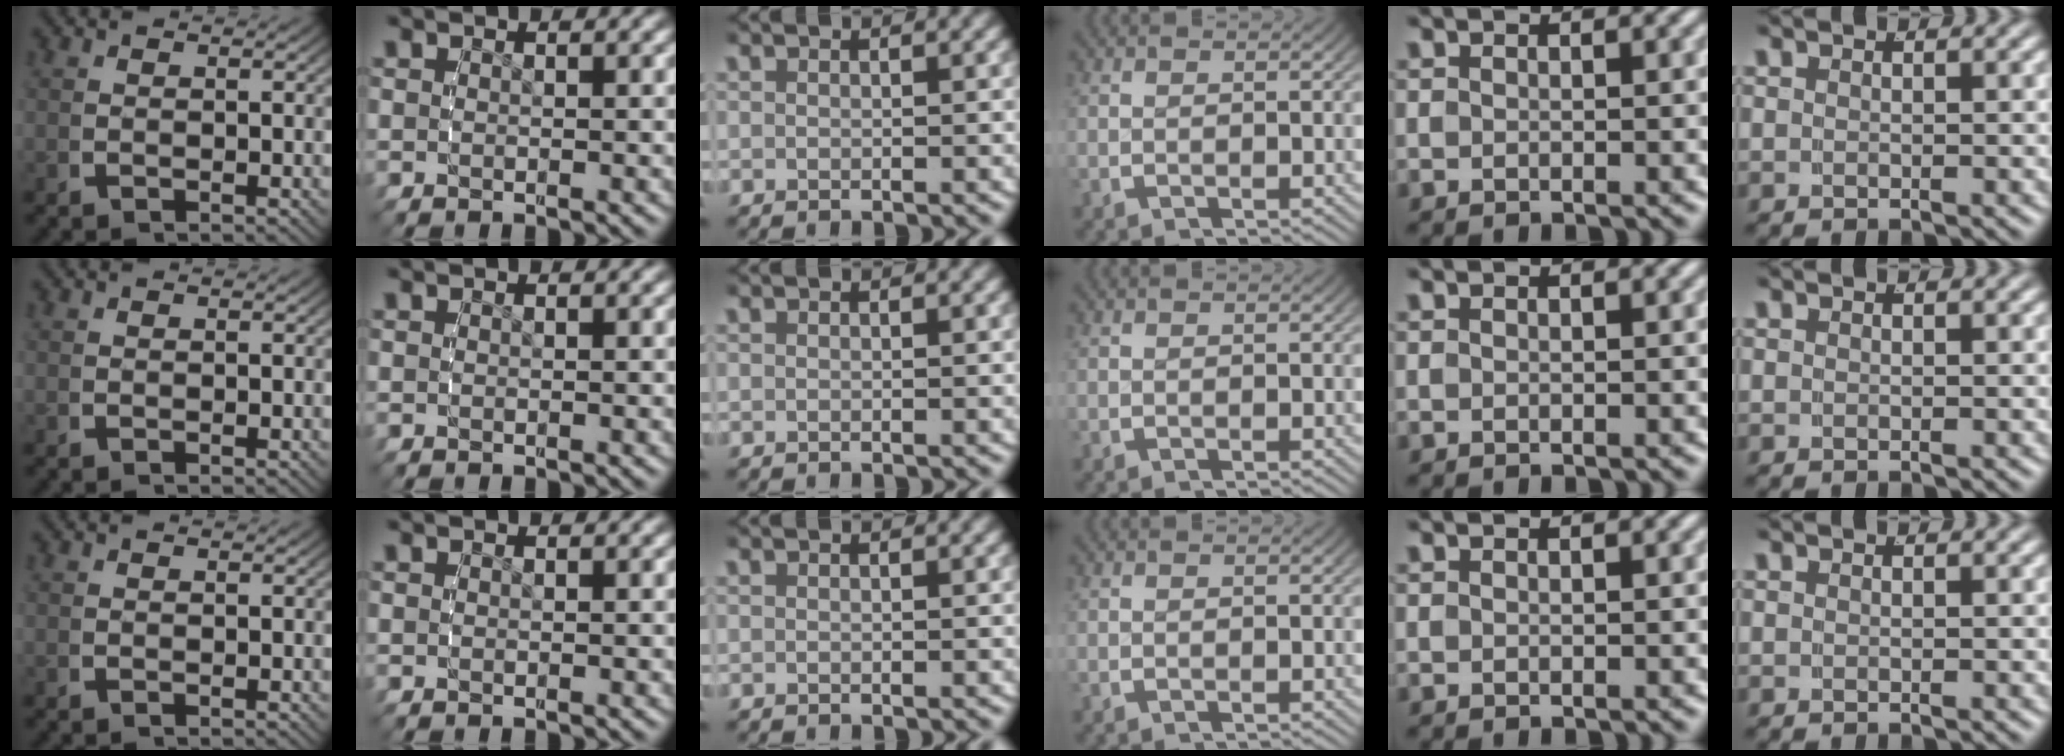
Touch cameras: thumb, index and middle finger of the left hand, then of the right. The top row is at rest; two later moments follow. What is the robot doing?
{"motion": "grasp_and_lifting", "object": "bottle cap"}